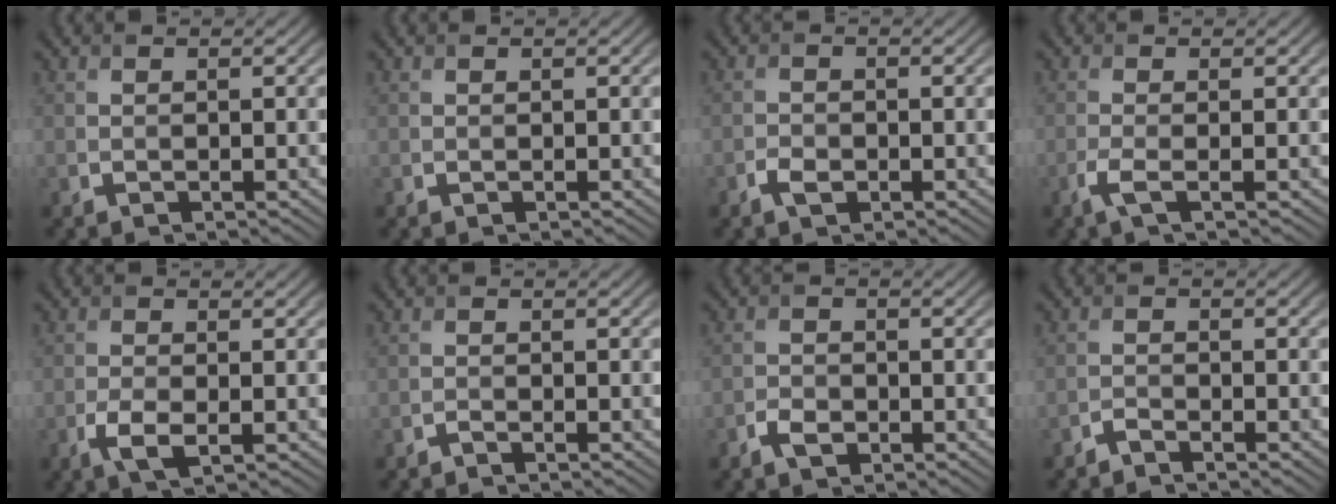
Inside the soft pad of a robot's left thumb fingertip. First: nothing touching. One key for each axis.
{"total": 0.0}
{"total": 1.8, "fx": -1.0, "fy": 1.1, "fz": 1.1, "tx": -0.023, "ty": -0.002, "tz": -0.021}
{"total": 2.4, "fx": -1.1, "fy": 0.4, "fz": 2.1, "tx": -0.049, "ty": 0.001, "tz": -0.031}
{"total": 3.2, "fx": -1.2, "fy": 1.4, "fz": 2.7, "tx": -0.062, "ty": -0.007, "tz": -0.025}
{"total": 0.7, "fx": -0.6, "fy": 0.1, "fz": 0.3, "tx": -0.006, "ty": 0.000, "tz": -0.013}
{"total": 2.1, "fx": -1.3, "fy": 1.3, "fz": 1.1, "tx": -0.023, "ty": 0.000, "tz": -0.027}
{"total": 1.2, "fx": -1.2, "fy": 0.1, "fz": 0.4, "tx": -0.008, "ty": 0.002, "tz": -0.030}